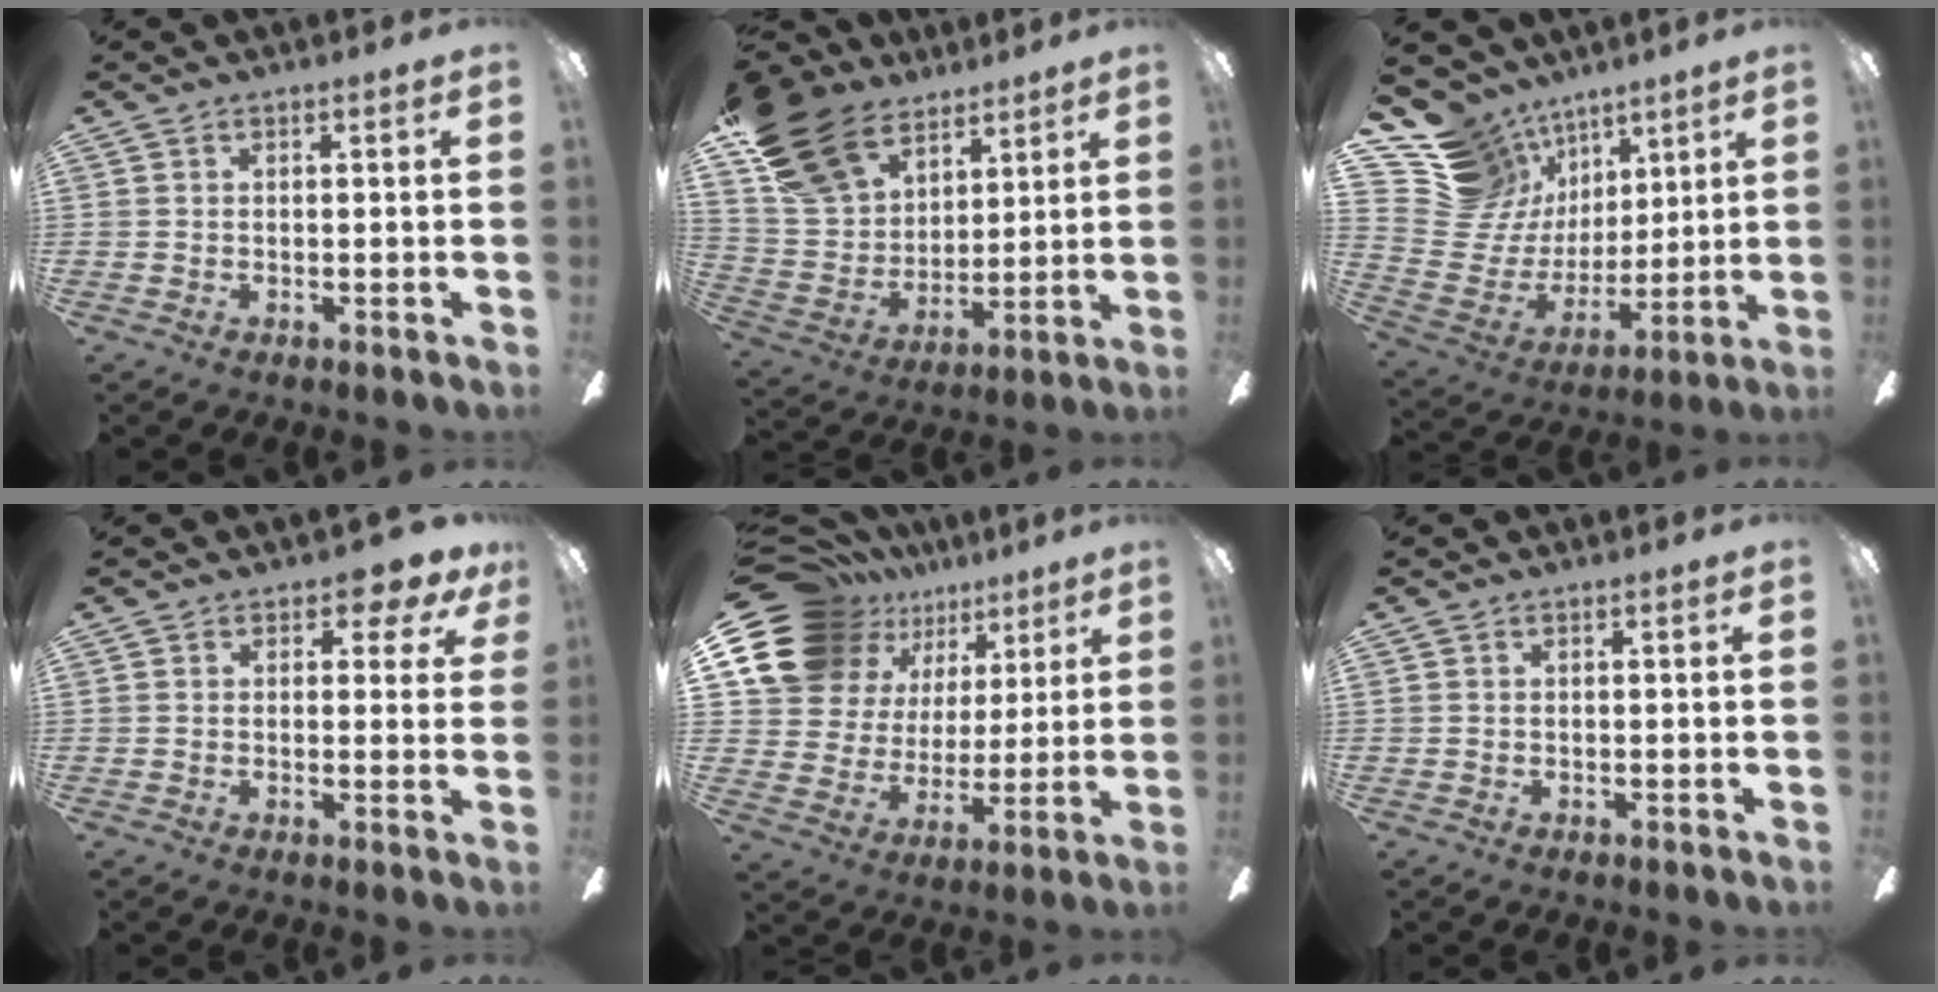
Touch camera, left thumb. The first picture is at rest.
{"total": 19.7, "force": [13.0, 12.1, 8.5], "torque": [-0.180, -0.054, 0.251]}
{"total": 16.5, "force": [9.9, 12.6, 4.0], "torque": [-0.110, -0.074, 0.201]}
{"total": 4.9, "force": [3.1, 2.5, 2.8], "torque": [-0.020, -0.014, 0.050]}
{"total": 17.6, "force": [10.7, 12.5, 6.1], "torque": [-0.125, -0.065, 0.210]}
{"total": 0.0}